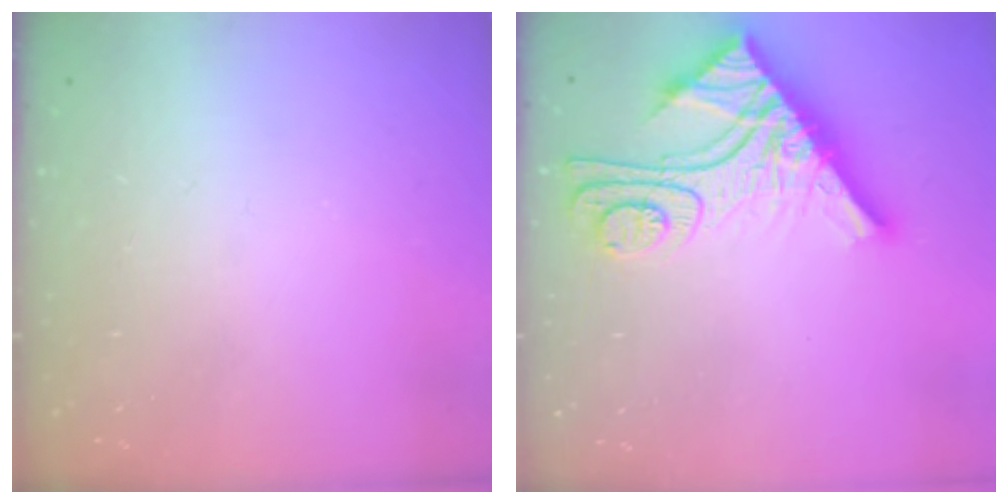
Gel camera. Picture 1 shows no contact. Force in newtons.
{"total": 14.7, "press": 14.6, "slide": 1.2}